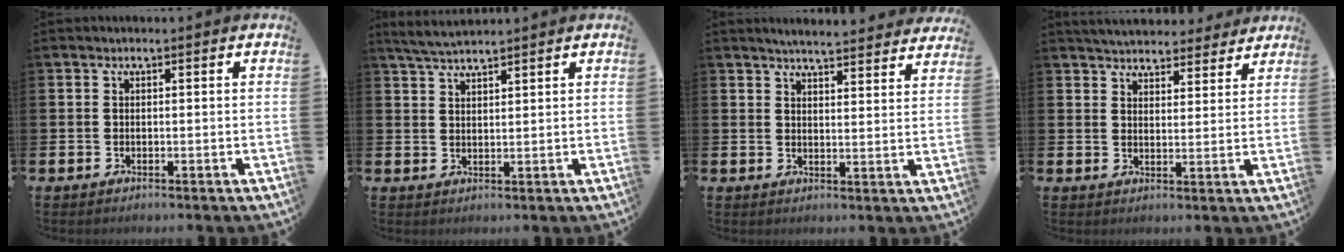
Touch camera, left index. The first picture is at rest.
{"total": 3.7, "force": [3.4, 0.3, 1.2], "torque": [-0.035, -0.009, 0.065]}
{"total": 4.6, "force": [4.6, 0.0, 0.7], "torque": [-0.021, -0.027, 0.081]}
{"total": 5.1, "force": [5.0, 1.0, 0.1], "torque": [-0.016, -0.029, 0.090]}